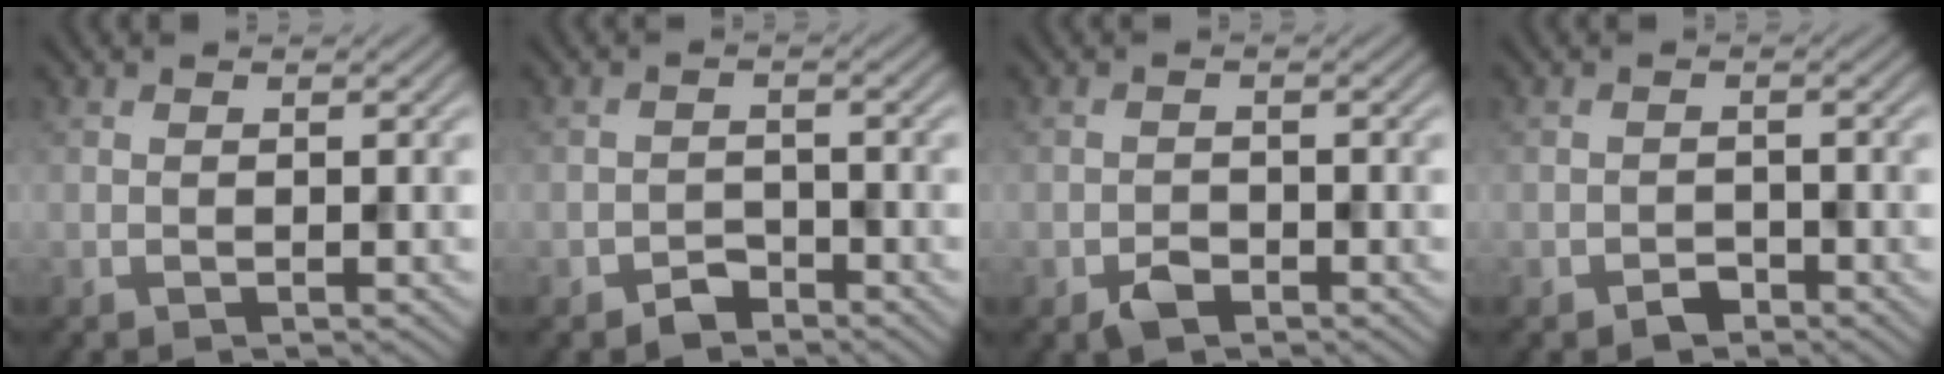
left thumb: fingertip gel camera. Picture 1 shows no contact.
{"total": 2.2, "force": [-1.8, 1.2, 0.6], "torque": [-0.005, 0.004, -0.037]}
{"total": 2.1, "force": [-1.4, 1.2, 1.0], "torque": [-0.016, -0.001, -0.029]}
{"total": 1.7, "force": [-1.3, 0.9, 0.6], "torque": [-0.007, 0.001, -0.026]}